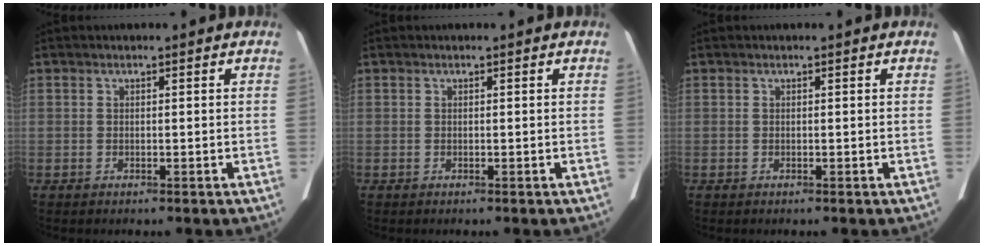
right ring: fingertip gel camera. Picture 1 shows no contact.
{"total": 0.0}
{"total": 0.0}